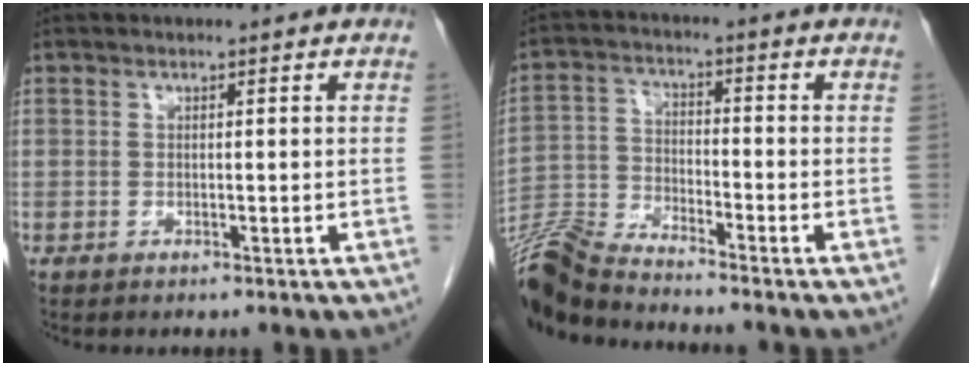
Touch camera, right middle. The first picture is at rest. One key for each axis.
{"total": 8.6, "fx": -8.4, "fy": -0.5, "fz": 1.8, "tx": -0.043, "ty": -0.012, "tz": -0.167}